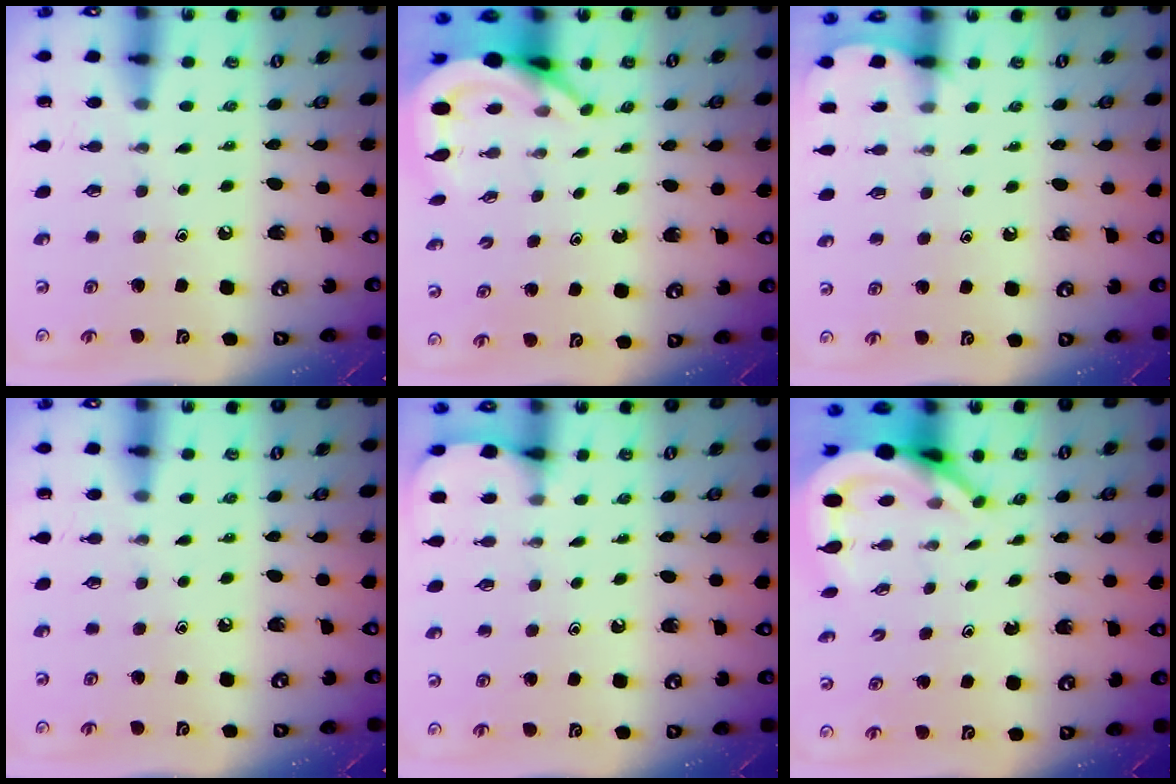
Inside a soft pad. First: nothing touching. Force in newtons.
{"total": 7.0, "press": 6.9, "slide": 1.0}
{"total": 2.6, "press": 2.6, "slide": 0.3}
{"total": 0.0}
{"total": 3.0, "press": 2.9, "slide": 0.3}
{"total": 8.2, "press": 8.1, "slide": 1.0}